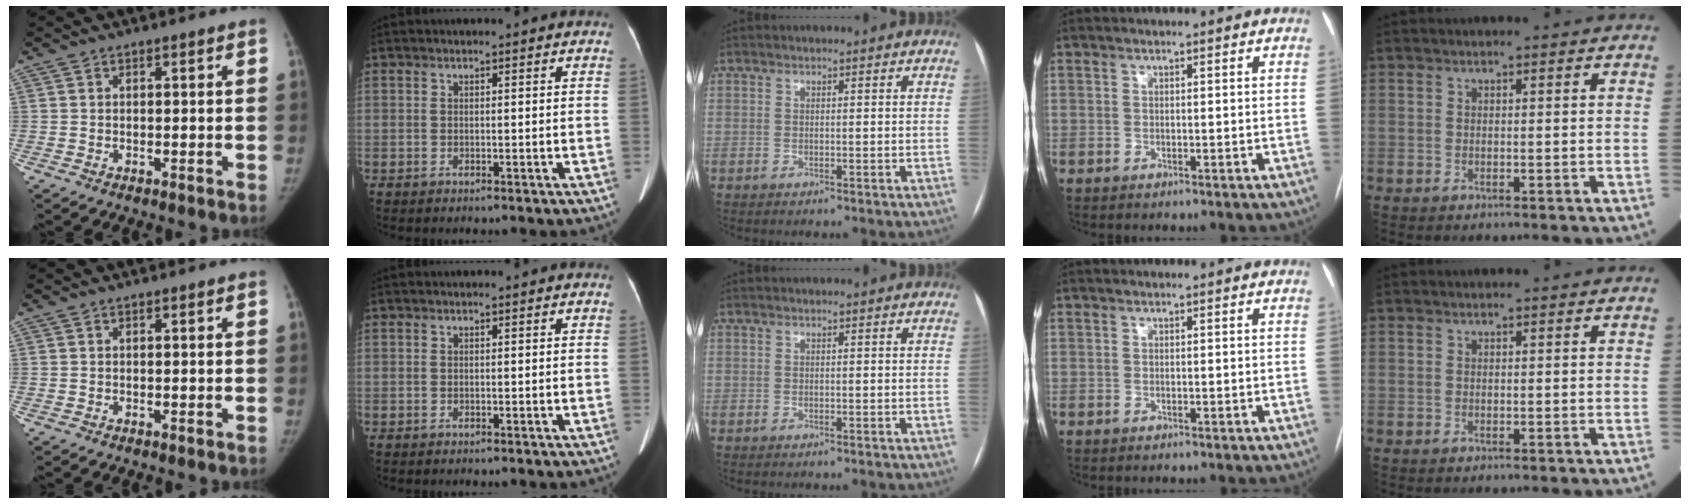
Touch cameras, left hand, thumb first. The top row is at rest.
{}